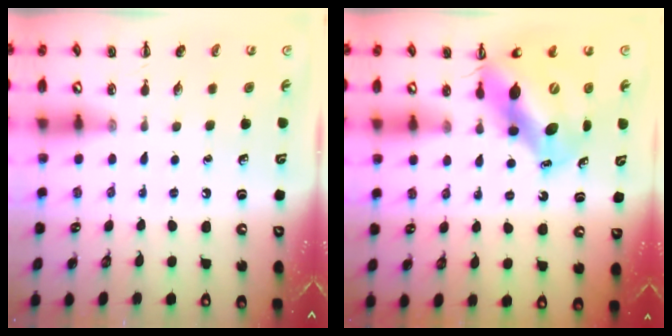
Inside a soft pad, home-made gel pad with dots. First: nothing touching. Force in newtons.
{"total": 10.3, "press": 10.1, "slide": 2.1}